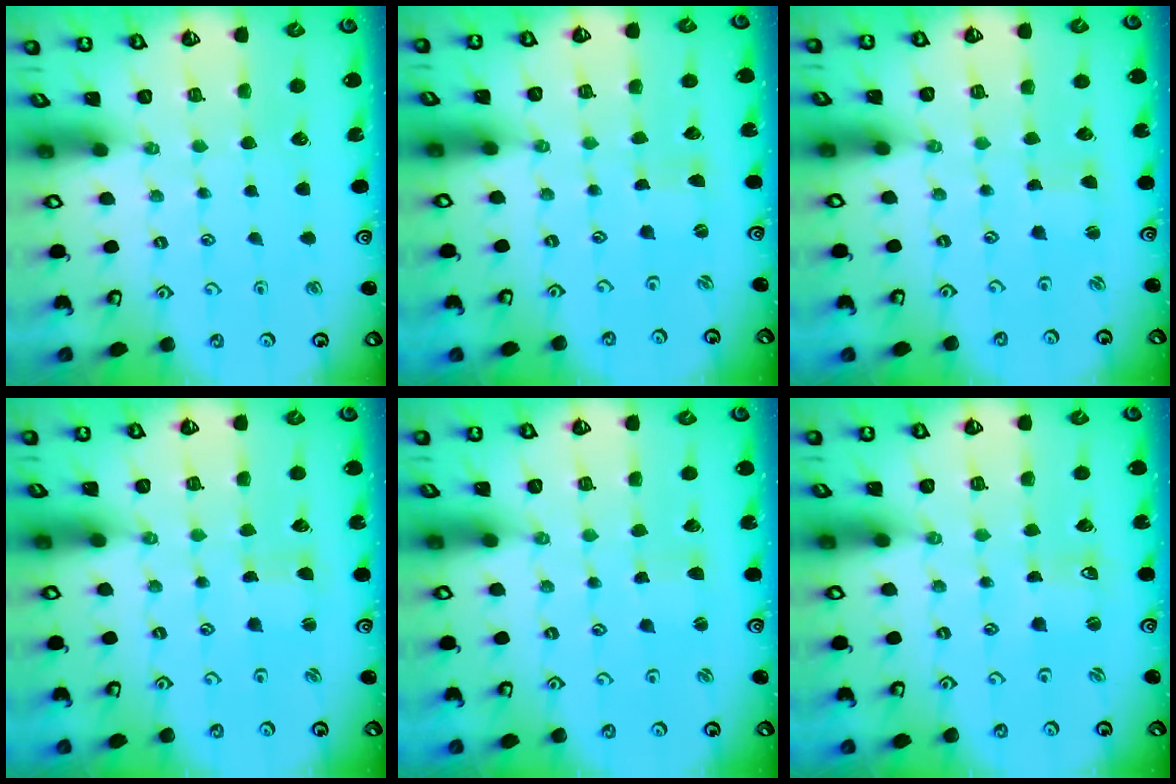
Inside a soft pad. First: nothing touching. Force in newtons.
{"total": 0.0}
{"total": 0.9, "press": 0.9, "slide": 0.1}
{"total": 0.9, "press": 0.9, "slide": 0.0}
{"total": 2.1, "press": 2.1, "slide": 0.3}
{"total": 1.2, "press": 1.2, "slide": 0.1}